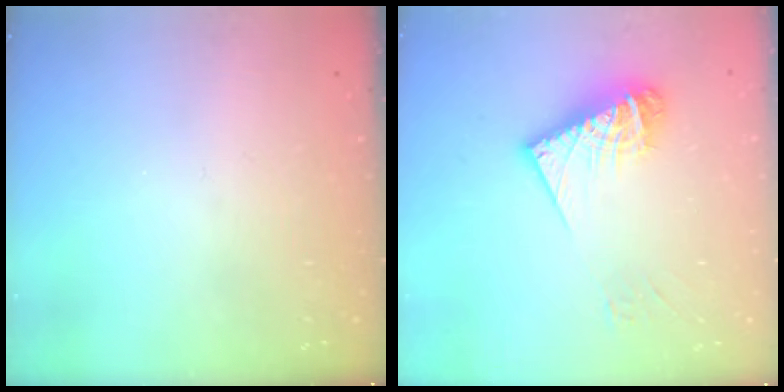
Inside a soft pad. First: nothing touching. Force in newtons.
{"total": 12.3, "press": 12.3, "slide": 1.2}